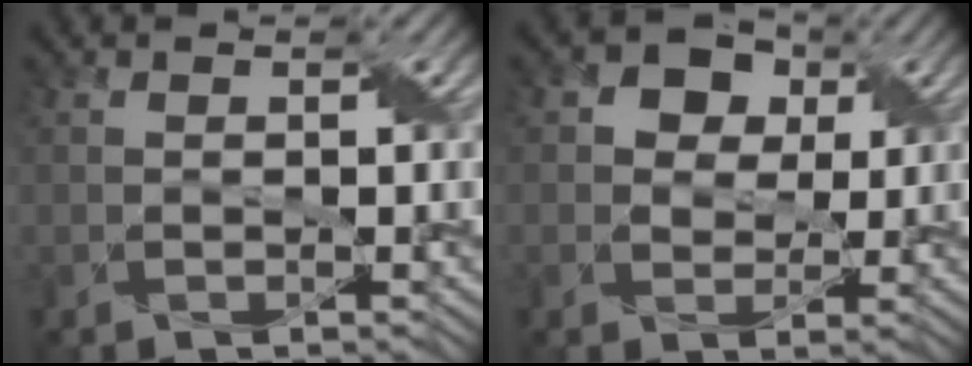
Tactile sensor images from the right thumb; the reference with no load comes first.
{"total": 5.7, "force": [2.2, 4.6, 2.5], "torque": [-0.062, 0.007, 0.024]}